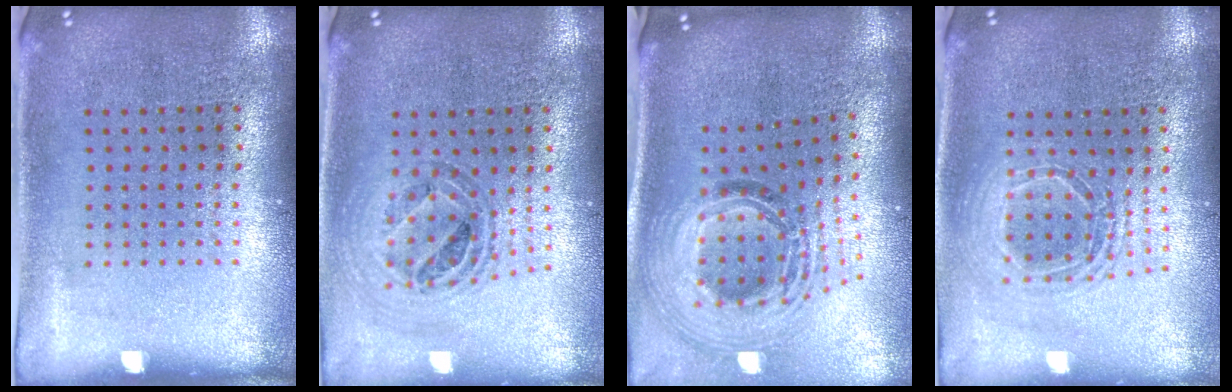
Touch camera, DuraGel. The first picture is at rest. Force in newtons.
{"total": 0.9, "press": 0.9, "slide": 0.0}
{"total": 2.2, "press": 1.6, "slide": 1.4}
{"total": 1.6, "press": 1.3, "slide": 0.9}